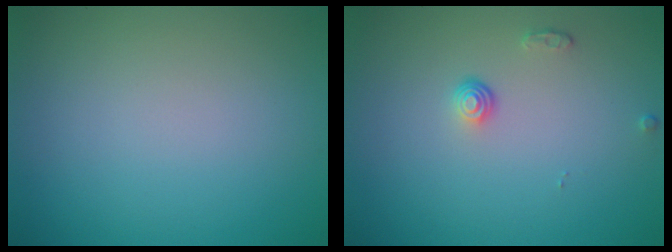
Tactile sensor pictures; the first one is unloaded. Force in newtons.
{"total": 1.1, "press": 0.8, "slide": 0.8}